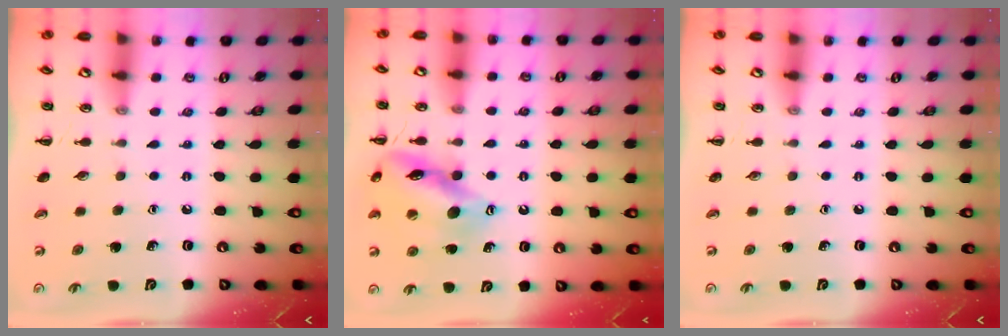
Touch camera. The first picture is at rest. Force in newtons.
{"total": 14.4, "press": 14.2, "slide": 2.0}
{"total": 0.0}